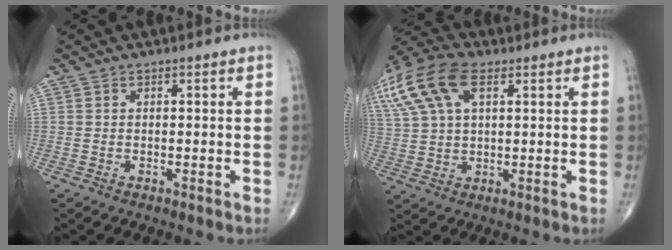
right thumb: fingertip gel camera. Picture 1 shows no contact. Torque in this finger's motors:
{"motor_torque": [-0.30, 1.66, 1.09, 0.46, 0.14]}